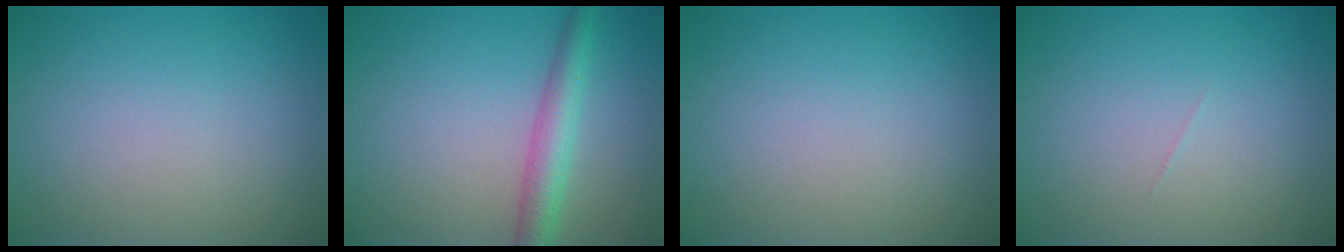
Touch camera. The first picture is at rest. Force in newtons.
{"total": 3.6, "press": 3.6, "slide": 0.2}
{"total": 0.0}
{"total": 0.0}